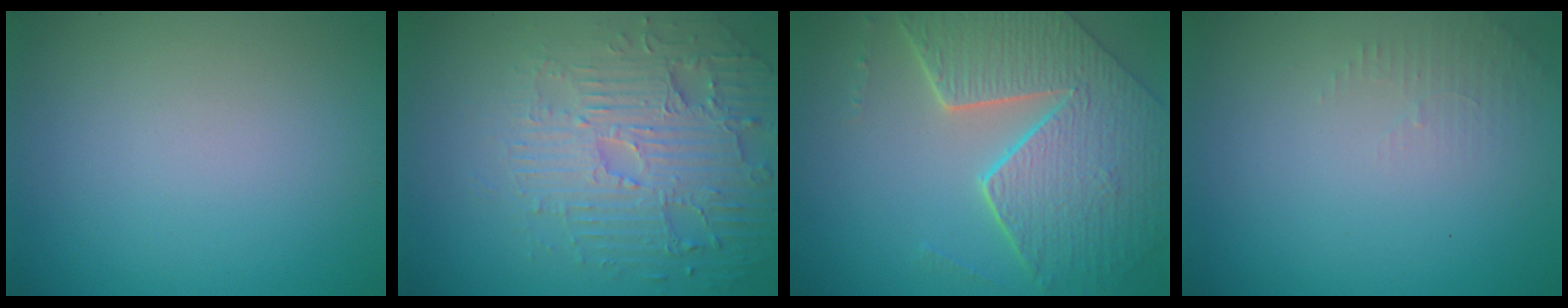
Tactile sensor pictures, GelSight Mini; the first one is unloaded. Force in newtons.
{"total": 5.4, "press": 4.7, "slide": 2.7}
{"total": 8.5, "press": 6.0, "slide": 6.1}
{"total": 1.3, "press": 1.2, "slide": 0.3}